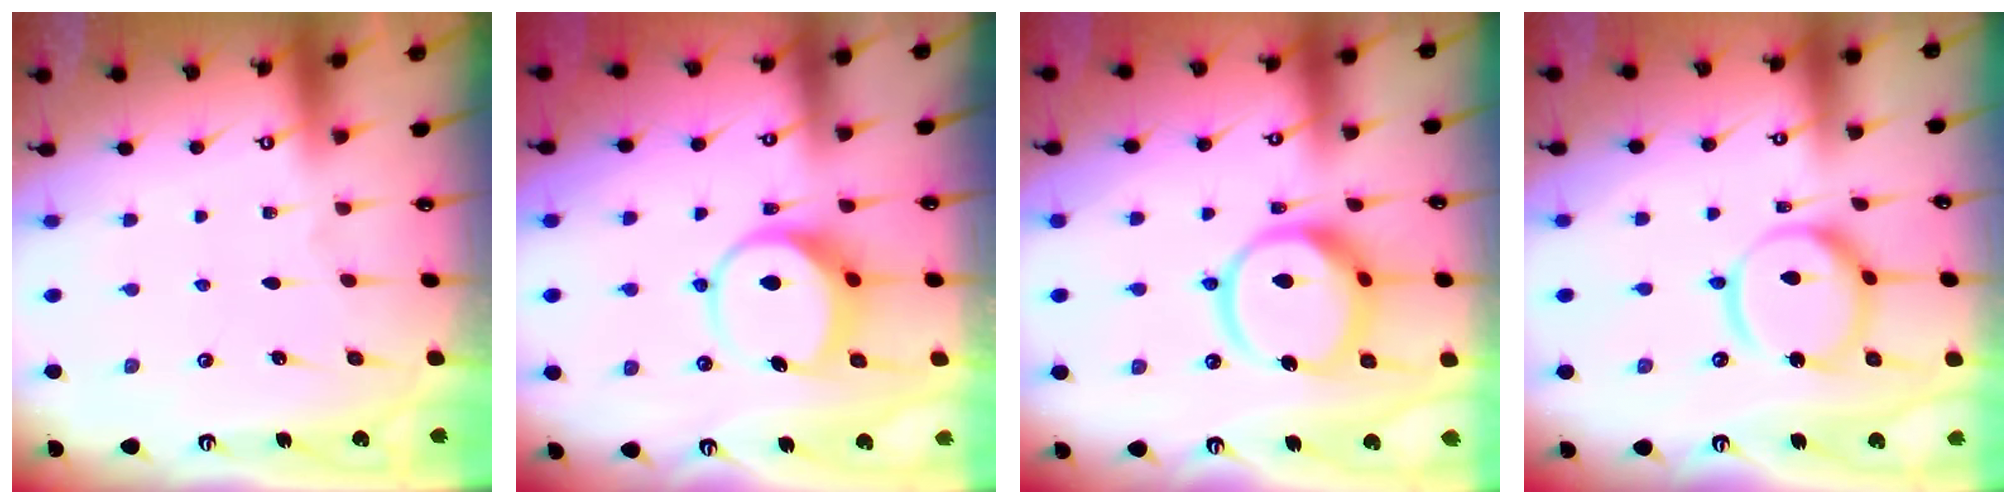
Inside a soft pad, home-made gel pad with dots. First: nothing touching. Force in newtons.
{"total": 8.6, "press": 8.6, "slide": 0.6}
{"total": 14.4, "press": 14.3, "slide": 1.8}
{"total": 12.9, "press": 12.9, "slide": 1.4}